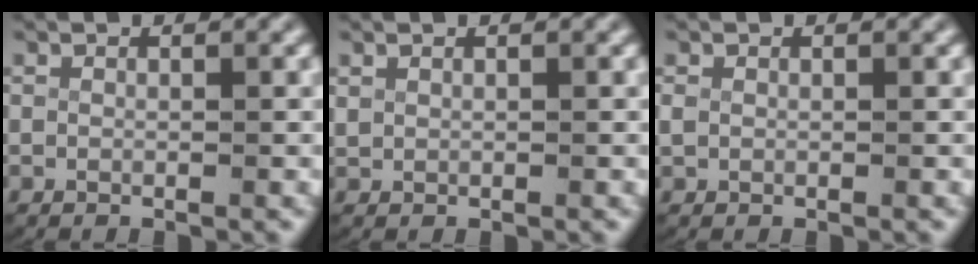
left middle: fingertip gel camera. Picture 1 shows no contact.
{"total": 0.6, "force": [0.4, 0.3, 0.3], "torque": [-0.013, -0.002, 0.015]}
{"total": 0.6, "force": [0.0, 0.5, 0.3], "torque": [-0.015, -0.006, 0.007]}